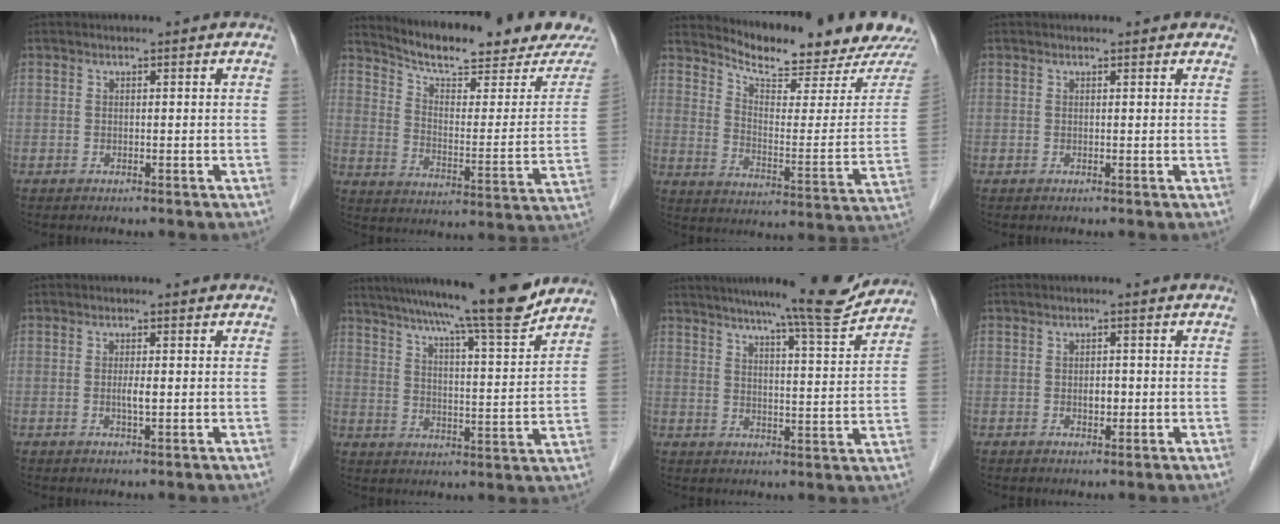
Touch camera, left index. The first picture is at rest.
{"total": 19.5, "force": [18.1, 1.3, 7.2], "torque": [-0.113, -0.058, 0.246]}
{"total": 16.9, "force": [16.3, 0.0, 4.4], "torque": [-0.079, -0.088, 0.218]}
{"total": 1.6, "force": [1.4, 0.7, 0.4], "torque": [-0.005, 0.005, 0.007]}
{"total": 1.5, "force": [-0.1, 0.1, 1.5], "torque": [-0.031, -0.002, -0.002]}
{"total": 16.5, "force": [14.2, -0.7, 8.4], "torque": [-0.129, -0.010, 0.203]}
{"total": 12.5, "force": [11.5, -0.4, 5.0], "torque": [-0.073, -0.015, 0.152]}
{"total": 1.6, "force": [-0.3, 1.0, 1.3], "torque": [-0.022, 0.001, -0.002]}